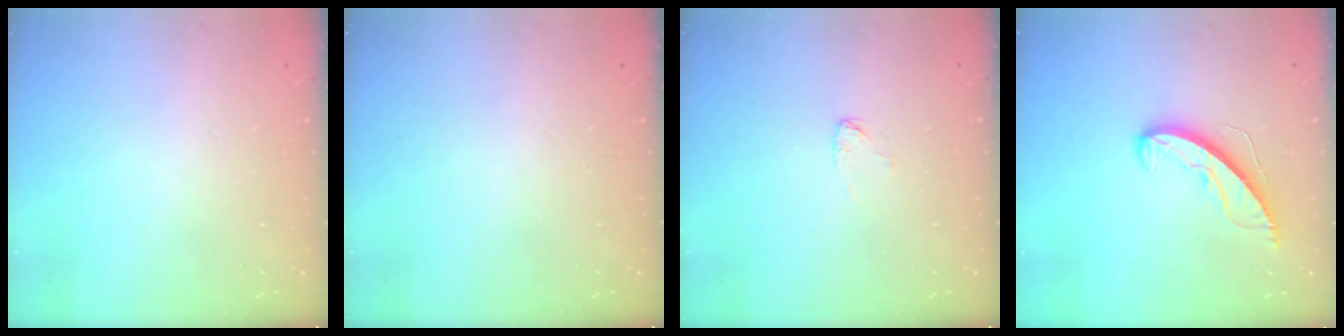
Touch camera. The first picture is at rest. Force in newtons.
{"total": 0.0}
{"total": 2.6, "press": 2.6, "slide": 0.1}
{"total": 8.8, "press": 8.7, "slide": 1.1}